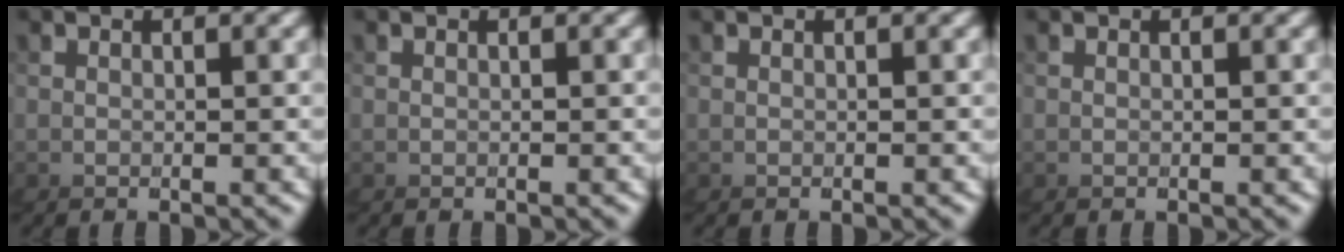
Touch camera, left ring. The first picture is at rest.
{"total": 0.0}
{"total": 0.0}
{"total": 0.0}